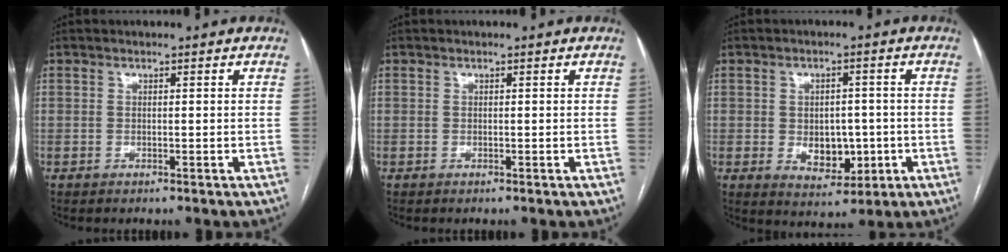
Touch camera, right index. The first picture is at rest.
{"total": 0.0}
{"total": 6.5, "force": [-1.0, 4.3, 4.8], "torque": [-0.063, 0.003, -0.003]}